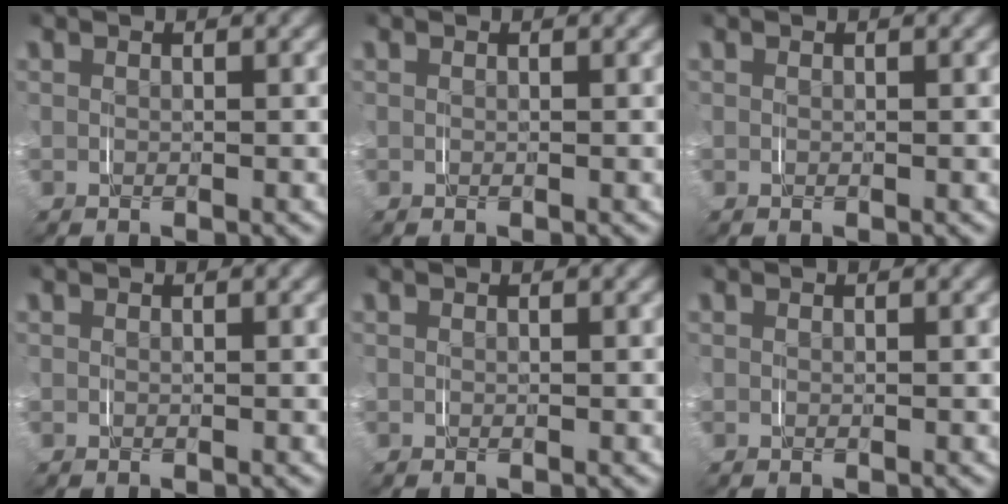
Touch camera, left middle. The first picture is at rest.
{"total": 0.0}
{"total": 0.0}
{"total": 0.0}
{"total": 0.0}
{"total": 0.0}